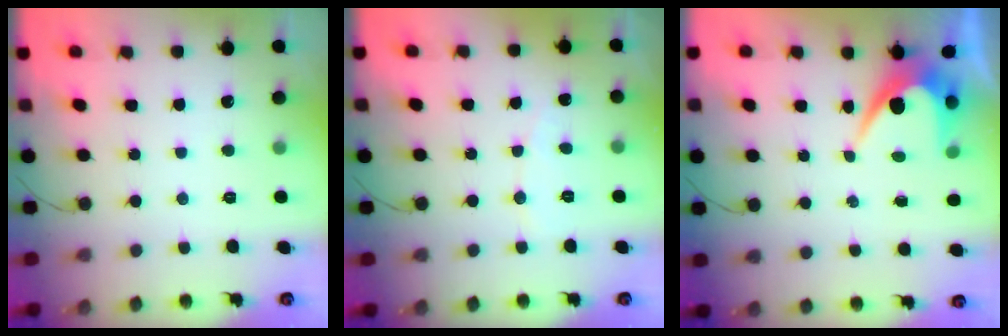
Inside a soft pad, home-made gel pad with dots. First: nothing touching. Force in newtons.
{"total": 3.7, "press": 3.7, "slide": 0.3}
{"total": 6.0, "press": 6.0, "slide": 0.4}